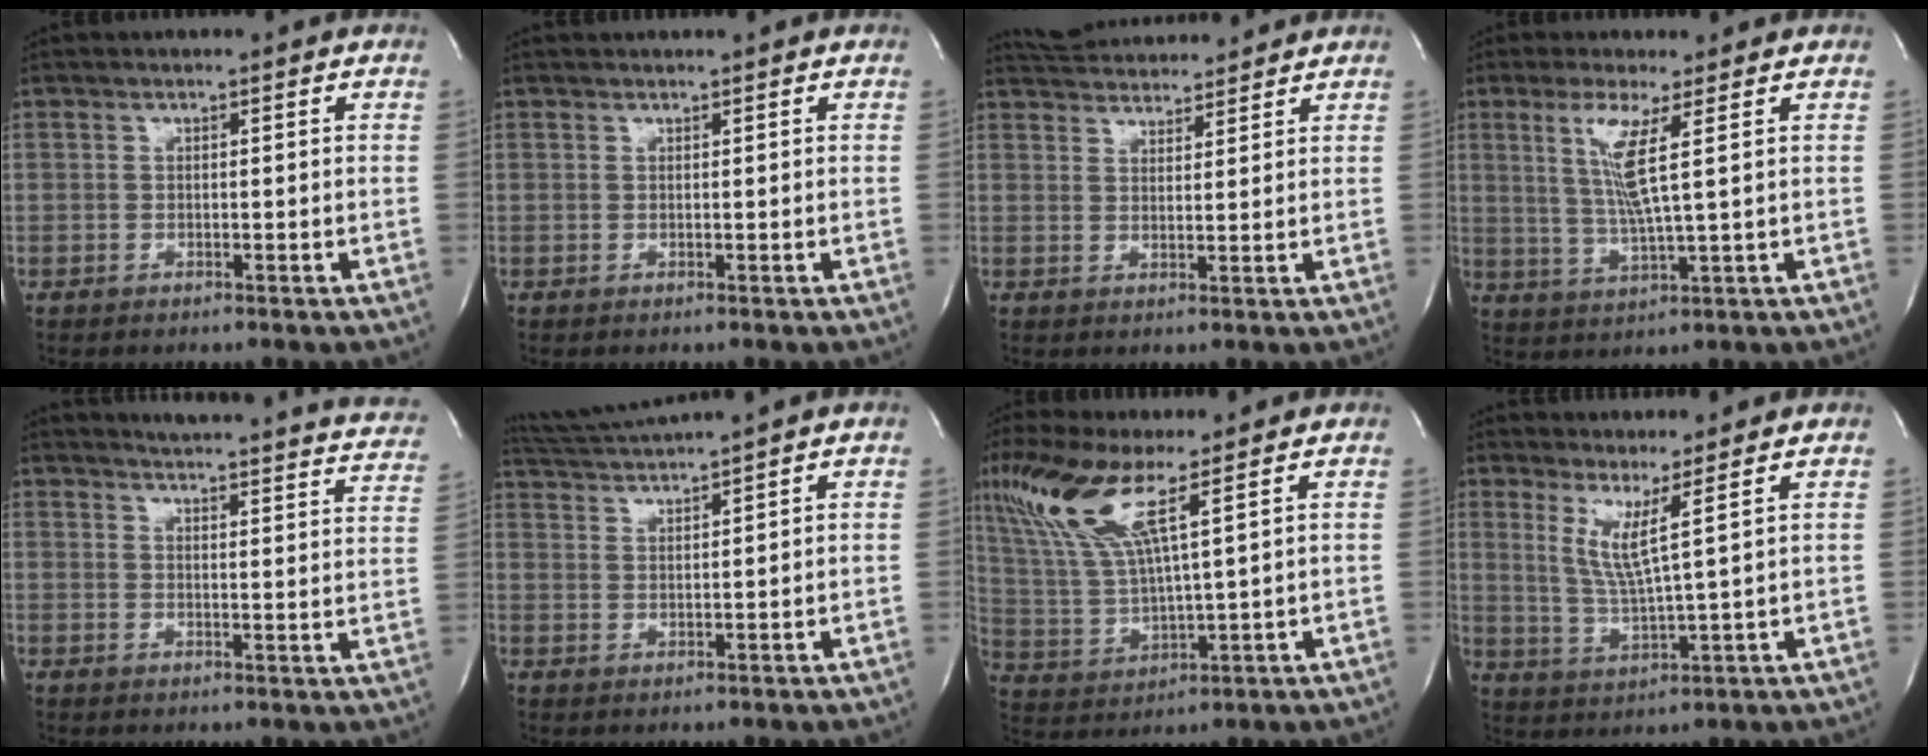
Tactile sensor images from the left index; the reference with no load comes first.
{"total": 1.3, "force": [1.3, -0.1, 0.4], "torque": [-0.006, 0.015, 0.022]}
{"total": 9.5, "force": [9.1, 1.5, 2.3], "torque": [-0.044, 0.021, 0.139]}
{"total": 6.3, "force": [2.0, -0.8, 5.9], "torque": [-0.126, -0.012, 0.044]}
{"total": 23.1, "force": [21.8, 2.3, 7.4], "torque": [-0.099, -0.085, 0.234]}
{"total": 5.9, "force": [5.4, -2.0, 1.6], "torque": [-0.036, 0.002, 0.105]}
{"total": 11.1, "force": [6.3, 1.1, 9.1], "torque": [-0.219, -0.001, 0.127]}
{"total": 5.0, "force": [2.4, -1.1, 4.2], "torque": [-0.087, -0.026, 0.052]}